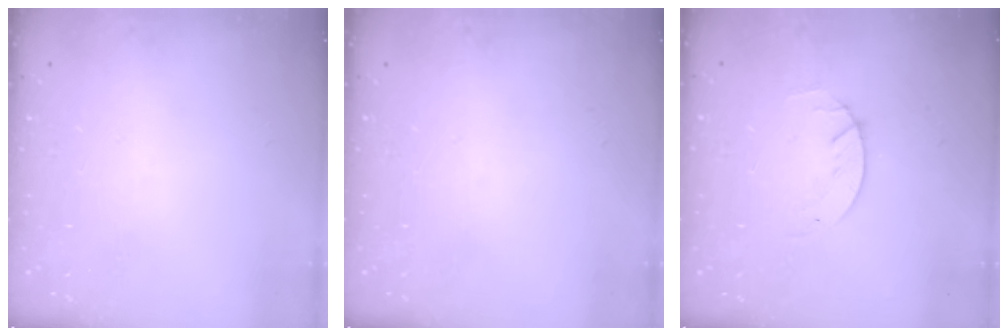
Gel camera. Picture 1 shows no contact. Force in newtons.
{"total": 0.0}
{"total": 1.4, "press": 1.4, "slide": 0.2}